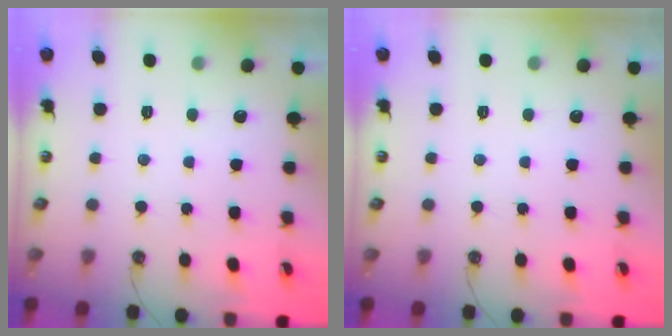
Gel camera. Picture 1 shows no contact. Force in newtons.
{"total": 0.0}